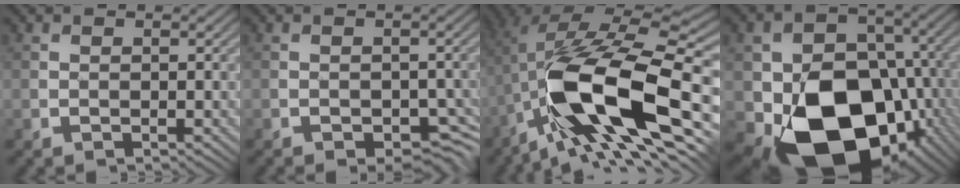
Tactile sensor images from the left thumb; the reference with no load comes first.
{"total": 3.0, "force": [-2.2, 1.4, 1.5], "torque": [-0.018, -0.009, -0.032]}
{"total": 16.1, "force": [-4.8, 5.2, 14.4], "torque": [-0.262, 0.007, -0.093]}
{"total": 17.1, "force": [-5.6, 12.8, 9.9], "torque": [-0.167, -0.050, -0.083]}